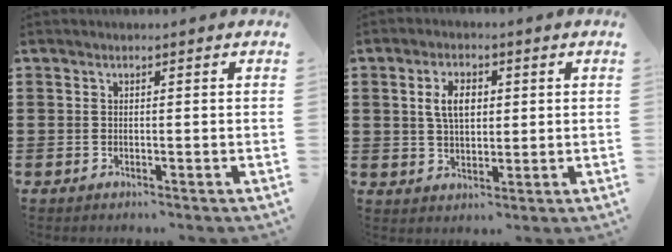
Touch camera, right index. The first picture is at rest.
{"total": 5.0, "force": [1.1, 3.0, 3.9], "torque": [-0.078, 0.010, 0.015]}